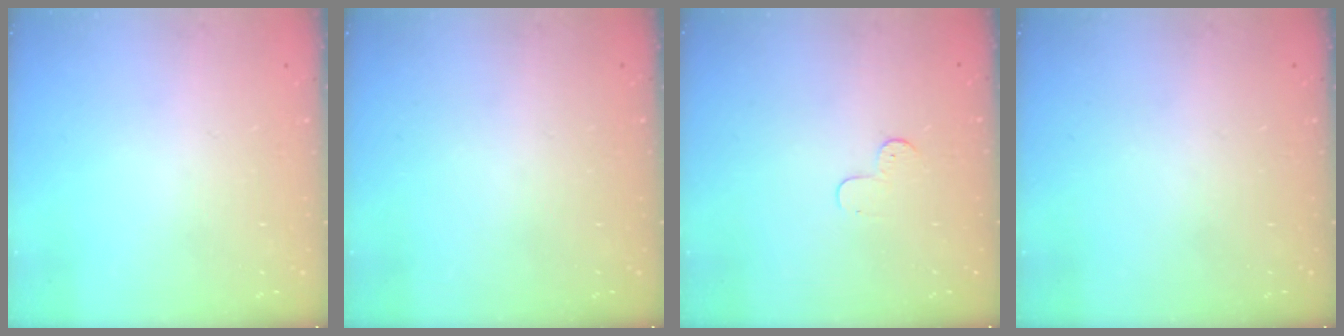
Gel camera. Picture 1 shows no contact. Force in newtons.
{"total": 0.0}
{"total": 3.7, "press": 3.7, "slide": 0.4}
{"total": 0.0}